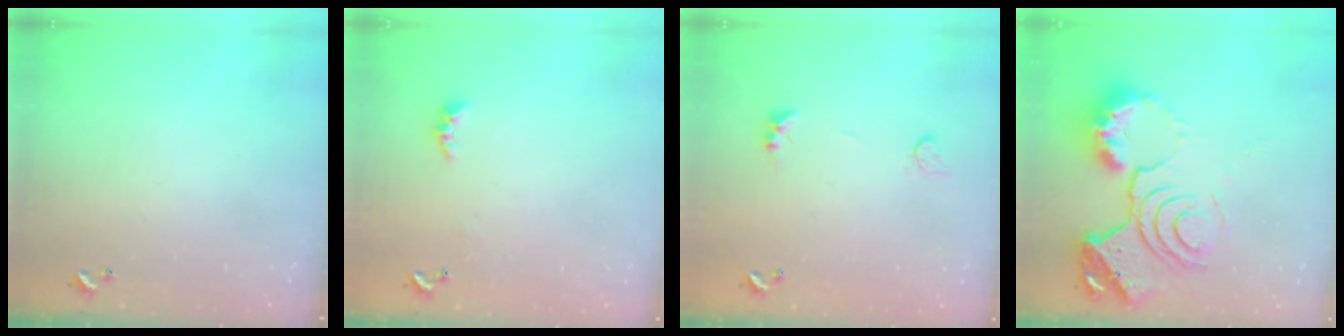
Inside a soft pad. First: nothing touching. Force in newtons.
{"total": 2.2, "press": 2.1, "slide": 0.7}
{"total": 2.7, "press": 2.6, "slide": 0.8}
{"total": 19.8, "press": 19.8, "slide": 1.3}